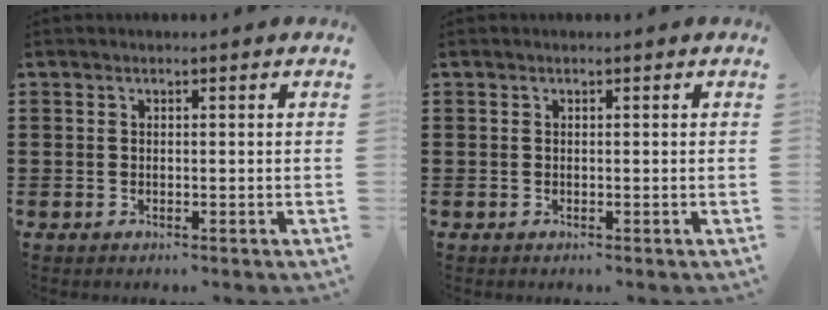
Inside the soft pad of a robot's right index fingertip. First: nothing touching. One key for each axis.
{"total": 0.0}